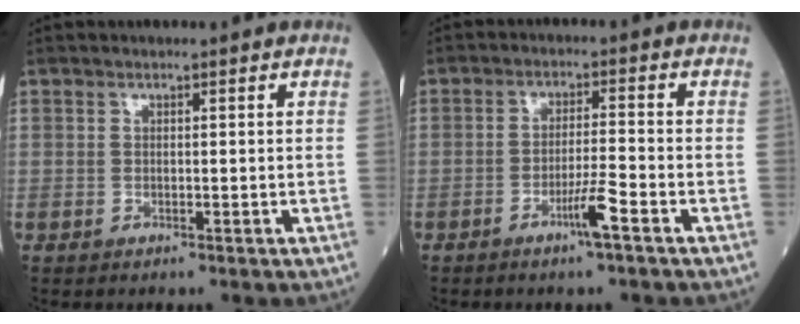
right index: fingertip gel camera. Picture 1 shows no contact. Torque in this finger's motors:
{"motor_torque": [1.14, -0.42, 0.54, 0.14]}